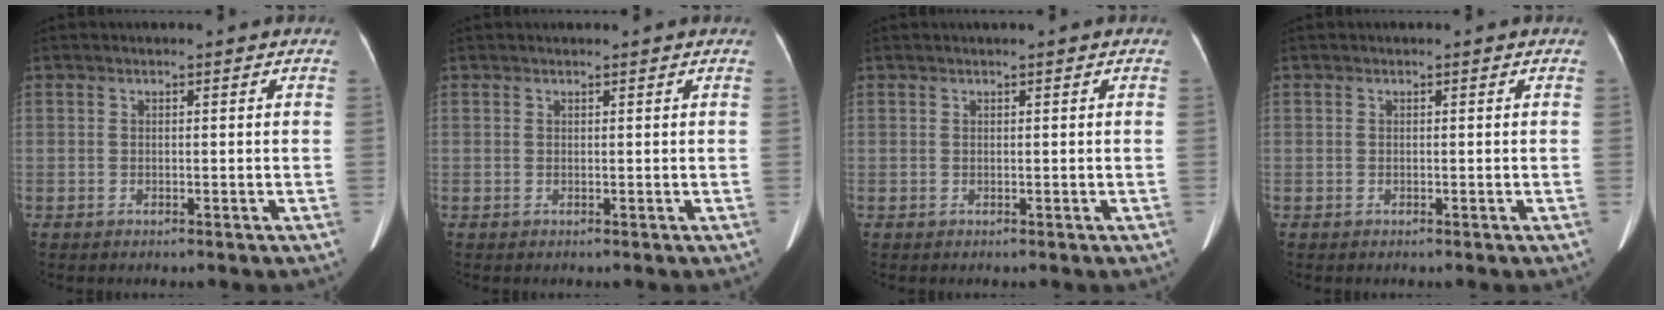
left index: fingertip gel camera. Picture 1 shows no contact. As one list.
[{"total": 1.4, "force": [1.3, -0.1, 0.5], "torque": [-0.010, 0.014, 0.018]}, {"total": 0.0}, {"total": 0.0}]